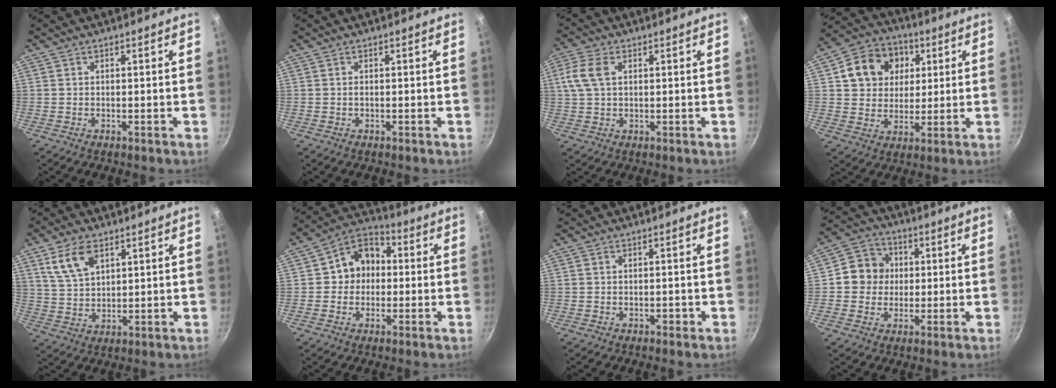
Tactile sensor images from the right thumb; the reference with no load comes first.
{"total": 0.0}
{"total": 6.1, "force": [1.6, 3.7, 4.6], "torque": [-0.100, 0.012, 0.029]}
{"total": 13.4, "force": [4.0, 11.2, 6.2], "torque": [-0.083, 0.010, 0.060]}
{"total": 8.2, "force": [4.3, 4.5, 5.3], "torque": [-0.091, -0.013, 0.090]}
{"total": 9.7, "force": [0.1, 8.3, 5.0], "torque": [-0.037, 0.027, -0.018]}
{"total": 0.8, "force": [-0.4, 0.6, 0.4], "torque": [-0.001, 0.007, -0.004]}
{"total": 8.5, "force": [0.6, 7.9, 3.1], "torque": [-0.014, 0.014, -0.008]}